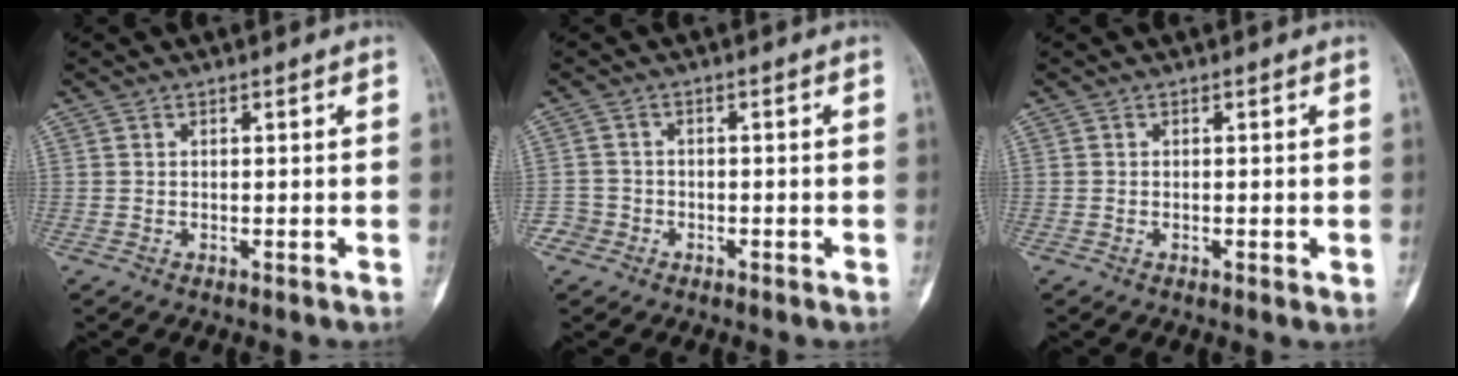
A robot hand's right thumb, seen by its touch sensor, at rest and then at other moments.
{"total": 2.8, "force": [-1.4, 2.3, -0.3], "torque": [0.015, 0.013, -0.034]}
{"total": 1.1, "force": [-0.2, 0.5, 1.0], "torque": [-0.014, -0.002, -0.004]}